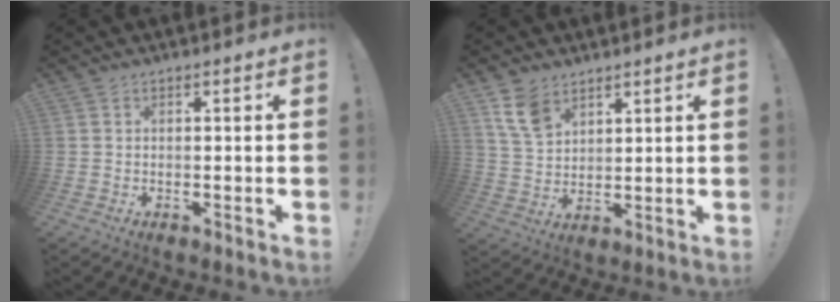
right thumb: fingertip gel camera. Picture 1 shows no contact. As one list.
[{"total": 9.0, "force": [5.7, 5.4, 4.3], "torque": [-0.081, -0.019, 0.116]}]